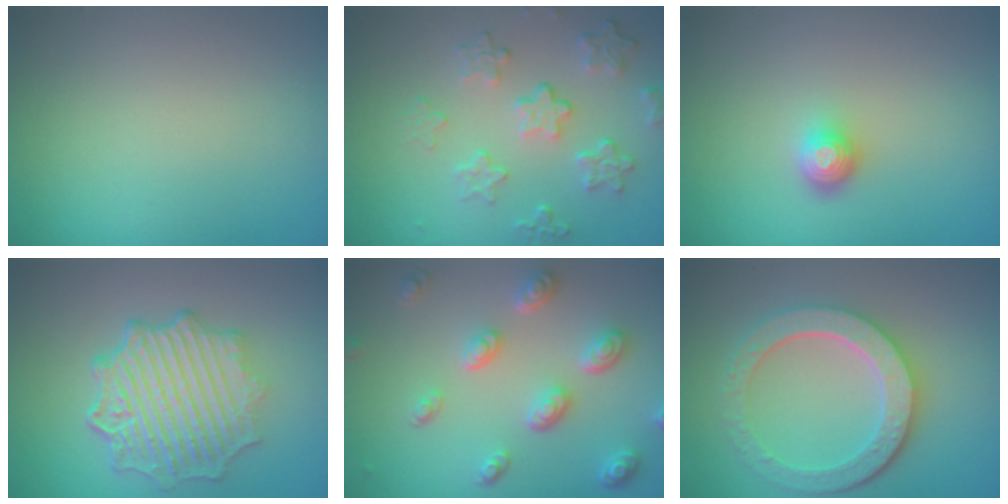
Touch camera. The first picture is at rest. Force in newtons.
{"total": 4.1, "press": 3.3, "slide": 2.5}
{"total": 1.9, "press": 1.4, "slide": 1.3}
{"total": 6.6, "press": 5.1, "slide": 4.1}
{"total": 4.9, "press": 3.7, "slide": 3.2}
{"total": 5.8, "press": 4.5, "slide": 3.6}